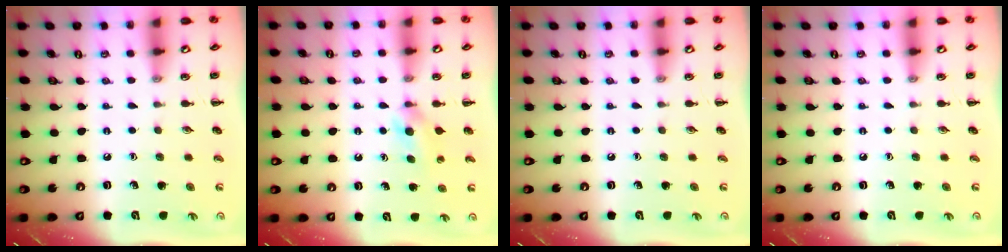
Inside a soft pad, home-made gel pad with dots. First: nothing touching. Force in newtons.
{"total": 4.5, "press": 4.2, "slide": 1.5}
{"total": 0.0}
{"total": 0.0}